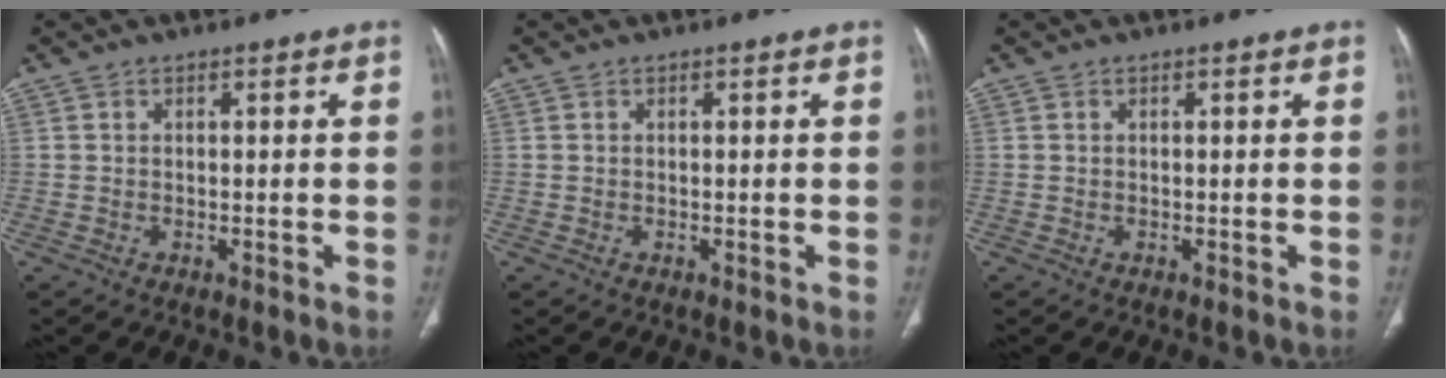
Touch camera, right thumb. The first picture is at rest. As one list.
[{"total": 0.0}, {"total": 0.0}]